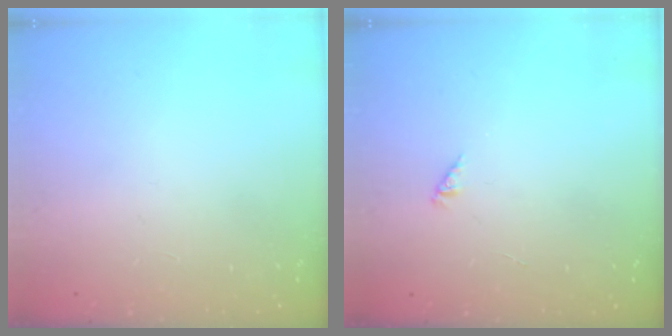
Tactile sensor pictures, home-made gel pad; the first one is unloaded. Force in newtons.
{"total": 0.0}